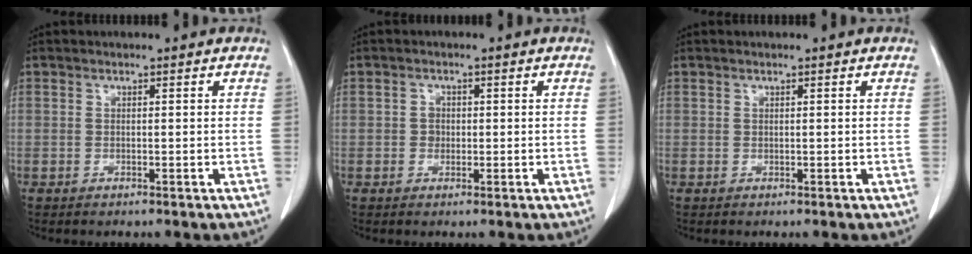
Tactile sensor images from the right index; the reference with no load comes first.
{"total": 1.5, "force": [-0.1, 1.4, 0.6], "torque": [-0.008, 0.004, -0.003]}
{"total": 0.0}